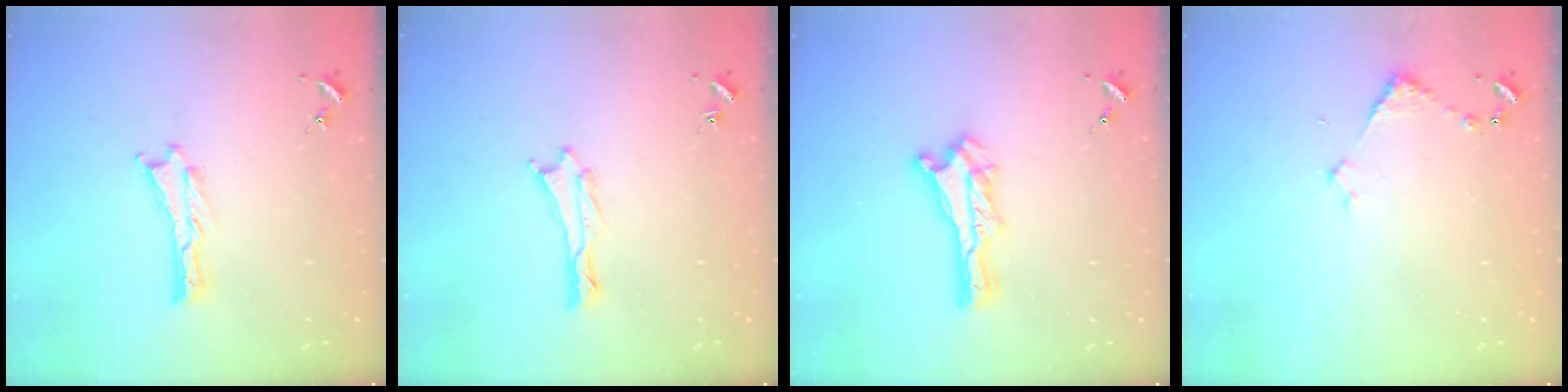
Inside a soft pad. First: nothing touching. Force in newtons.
{"total": 0.0}
{"total": 0.6, "press": 0.5, "slide": 0.2}
{"total": 2.9, "press": 2.9, "slide": 0.3}